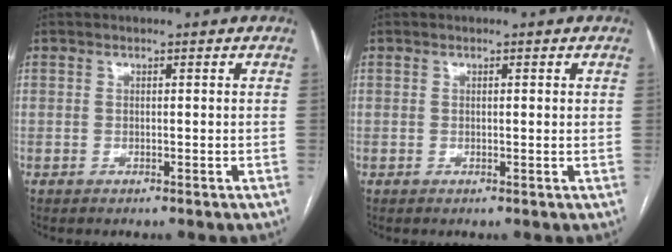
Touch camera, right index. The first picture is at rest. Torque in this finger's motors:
{"motor_torque": [-0.36, 0.30, -0.03, 0.00]}